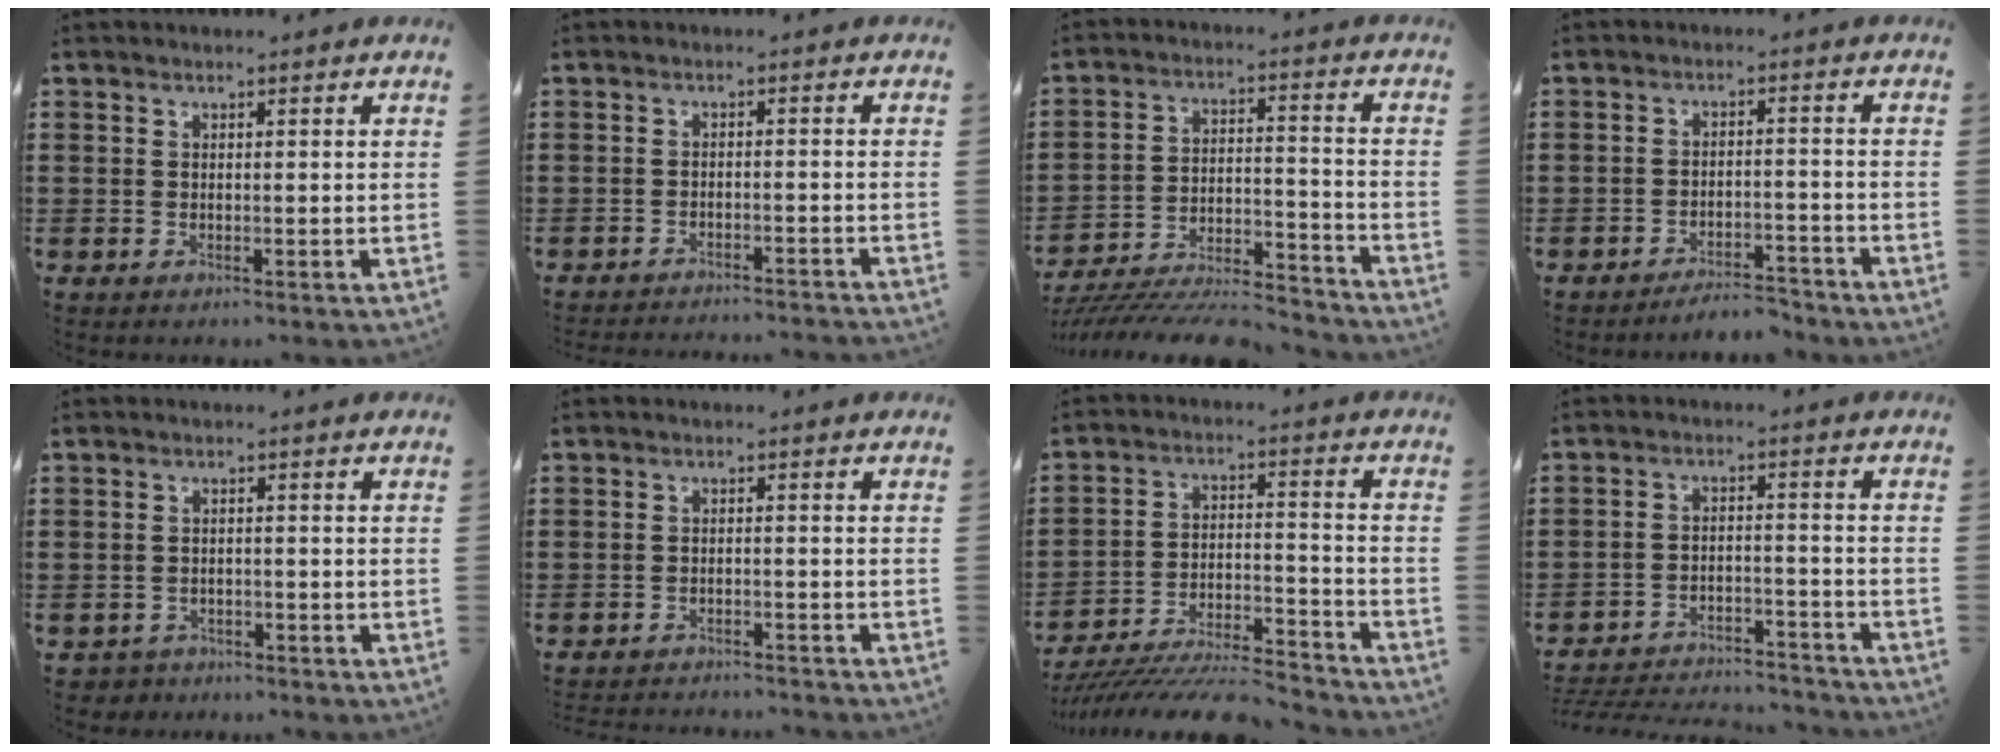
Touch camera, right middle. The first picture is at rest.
{"total": 2.2, "force": [-2.2, -0.3, 0.2], "torque": [-0.007, 0.000, -0.045]}
{"total": 8.5, "force": [-8.1, 0.9, 2.4], "torque": [-0.034, 0.014, -0.157]}
{"total": 4.2, "force": [-4.1, 0.3, 0.3], "torque": [-0.009, 0.001, -0.085]}
{"total": 1.6, "force": [-1.5, 0.5, -0.2], "torque": [-0.006, -0.001, -0.035]}
{"total": 2.2, "force": [-2.2, -0.1, 0.1], "torque": [-0.008, -0.002, -0.046]}
{"total": 9.4, "force": [-8.9, 0.9, 2.9], "torque": [-0.045, 0.019, -0.173]}
{"total": 4.6, "force": [-4.5, 0.5, 0.8], "torque": [-0.025, -0.001, -0.094]}